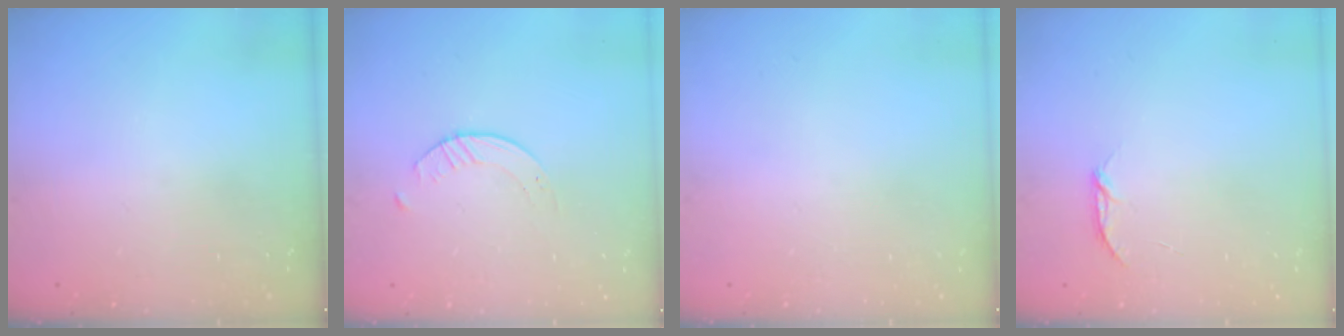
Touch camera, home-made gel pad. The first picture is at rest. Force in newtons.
{"total": 1.6, "press": 1.6, "slide": 0.3}
{"total": 0.0}
{"total": 3.1, "press": 3.0, "slide": 0.4}